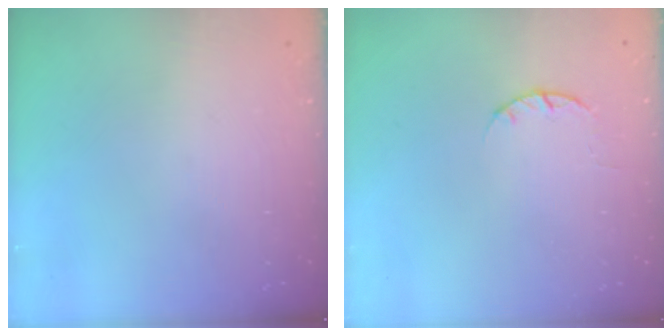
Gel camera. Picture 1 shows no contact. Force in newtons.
{"total": 2.4, "press": 2.4, "slide": 0.4}